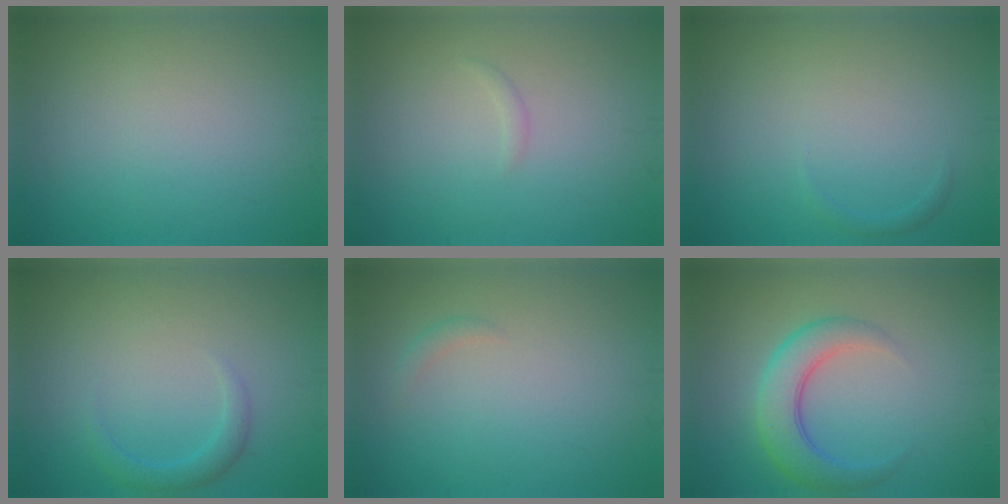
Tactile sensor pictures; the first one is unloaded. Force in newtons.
{"total": 0.5, "press": 0.5, "slide": 0.0}
{"total": 0.6, "press": 0.6, "slide": 0.0}
{"total": 1.7, "press": 1.7, "slide": 0.2}
{"total": 0.8, "press": 0.8, "slide": 0.1}
{"total": 5.9, "press": 5.9, "slide": 0.3}